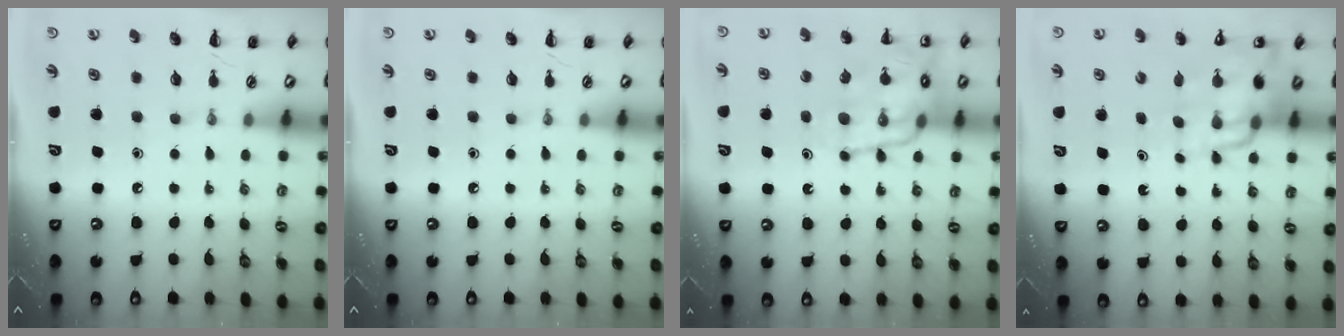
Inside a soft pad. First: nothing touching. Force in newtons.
{"total": 0.0}
{"total": 14.7, "press": 14.4, "slide": 2.9}
{"total": 14.5, "press": 13.9, "slide": 4.1}